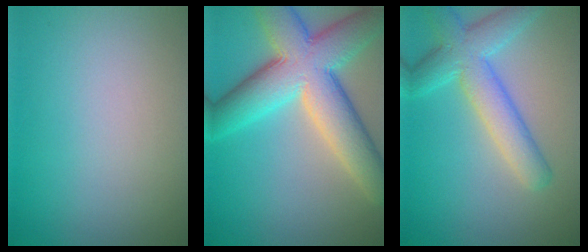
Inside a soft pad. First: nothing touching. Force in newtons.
{"total": 11.0, "press": 11.0, "slide": 0.5}
{"total": 5.7, "press": 5.6, "slide": 0.2}